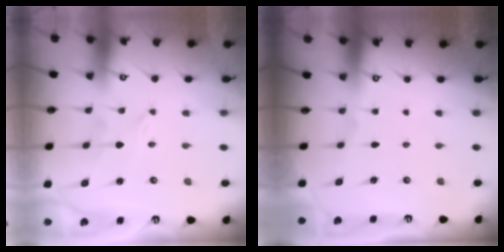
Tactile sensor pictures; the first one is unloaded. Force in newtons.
{"total": 0.0}